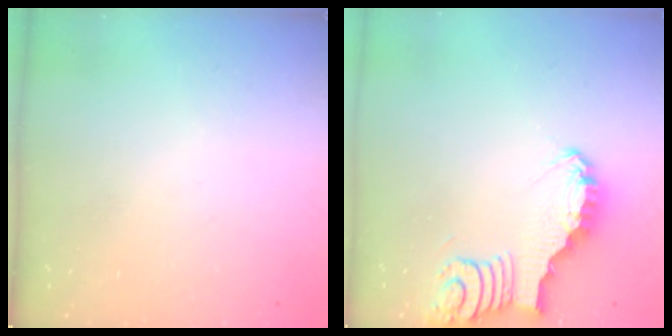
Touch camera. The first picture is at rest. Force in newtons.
{"total": 3.6, "press": 3.6, "slide": 0.1}